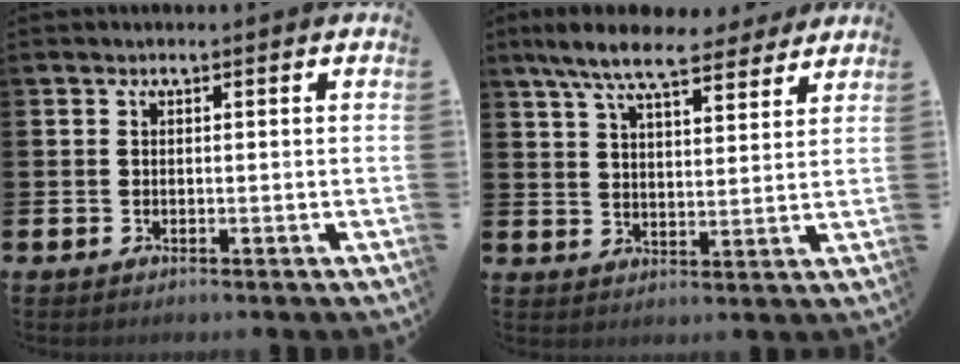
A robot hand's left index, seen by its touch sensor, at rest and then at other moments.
{"total": 9.0, "force": [8.0, 2.2, 3.6], "torque": [-0.087, -0.031, 0.144]}